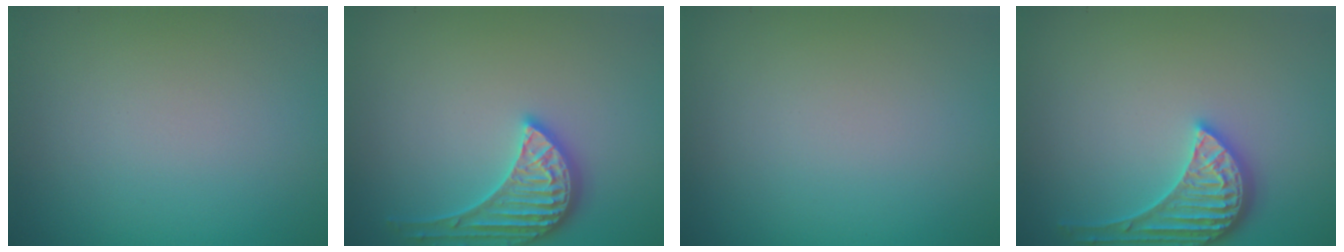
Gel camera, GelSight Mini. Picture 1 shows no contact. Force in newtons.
{"total": 3.3, "press": 3.3, "slide": 0.4}
{"total": 0.0}
{"total": 3.5, "press": 3.3, "slide": 1.0}